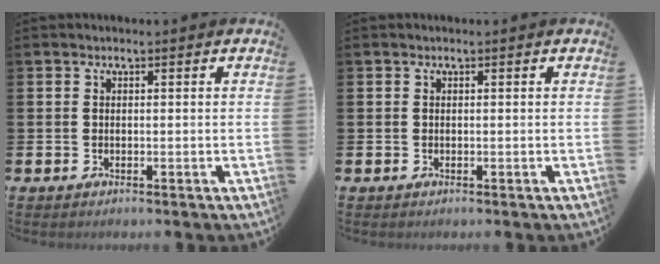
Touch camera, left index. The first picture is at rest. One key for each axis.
{"total": 0.0}